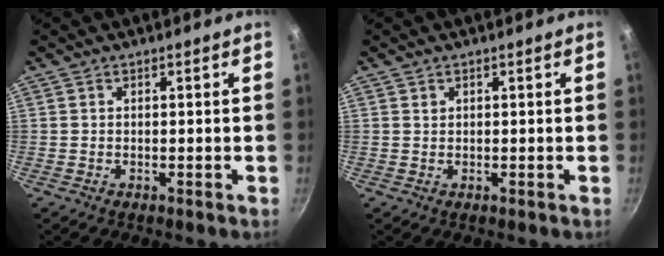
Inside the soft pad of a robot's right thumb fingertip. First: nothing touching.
{"total": 0.6, "force": [0.3, 0.4, 0.1], "torque": [-0.002, 0.001, 0.006]}